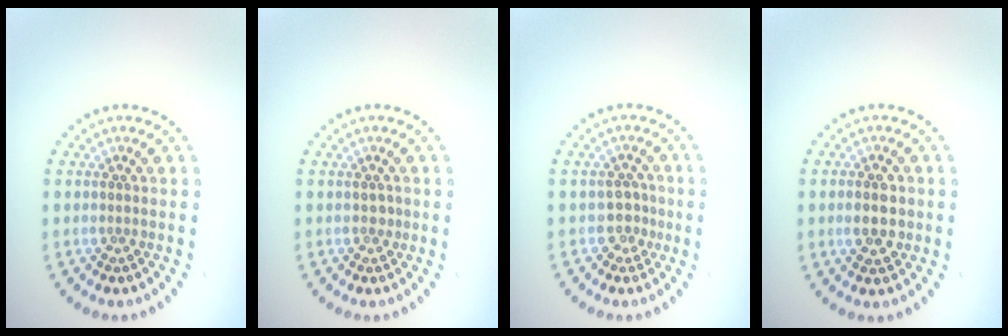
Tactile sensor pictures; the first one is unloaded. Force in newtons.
{"total": 0.6, "press": 0.5, "slide": 0.1}
{"total": 1.5, "press": 1.2, "slide": 0.9}
{"total": 2.4, "press": 2.4, "slide": 0.1}